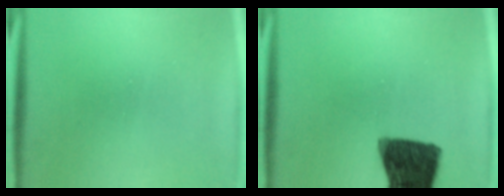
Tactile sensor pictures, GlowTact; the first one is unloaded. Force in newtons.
{"total": 13.0}